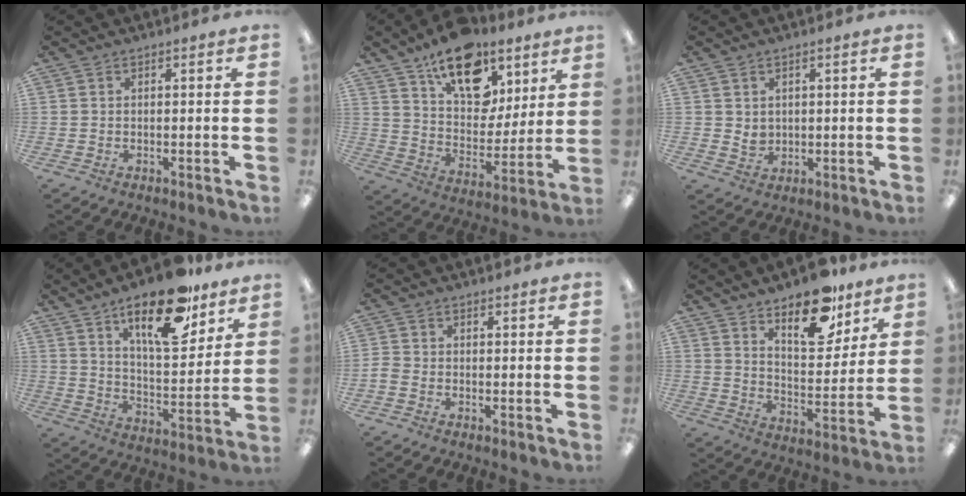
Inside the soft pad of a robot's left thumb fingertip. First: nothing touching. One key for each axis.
{"total": 19.4, "fx": 12.0, "fy": 11.4, "fz": 10.2, "tx": -0.155, "ty": -0.061, "tz": 0.212}
{"total": 2.4, "fx": 1.2, "fy": 2.0, "fz": 0.8, "tx": -0.010, "ty": -0.005, "tz": 0.022}
{"total": 20.1, "fx": 13.6, "fy": 7.7, "fz": 12.8, "tx": -0.196, "ty": -0.066, "tz": 0.221}
{"total": 1.4, "fx": -0.7, "fy": 1.1, "fz": 0.6, "tx": -0.010, "ty": 0.002, "tz": -0.012}
{"total": 16.4, "fx": 11.8, "fy": 7.3, "fz": 8.7, "tx": -0.116, "ty": -0.069, "tz": 0.201}